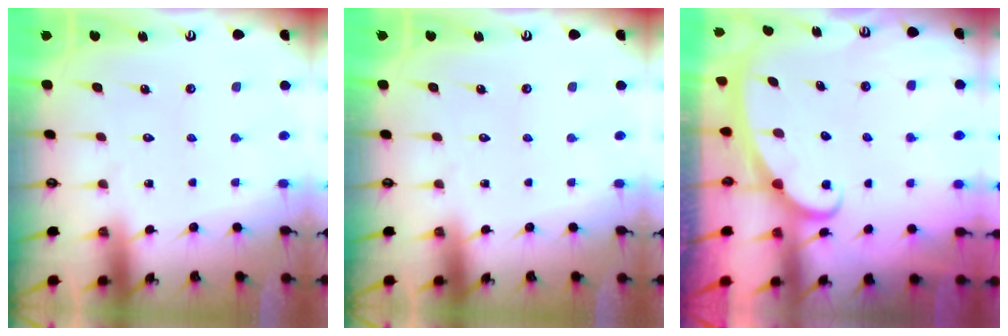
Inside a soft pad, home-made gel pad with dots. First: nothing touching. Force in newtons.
{"total": 0.0}
{"total": 2.5, "press": 2.5, "slide": 0.3}